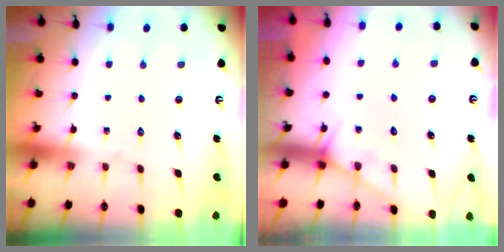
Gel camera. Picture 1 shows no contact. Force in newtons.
{"total": 5.8, "press": 5.8, "slide": 0.5}